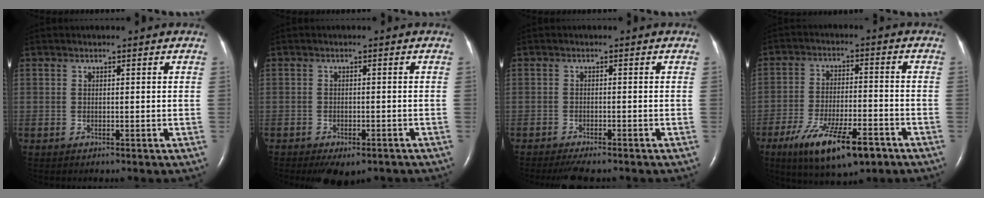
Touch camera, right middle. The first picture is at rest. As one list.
[{"total": 5.2, "force": [-3.8, 2.2, 2.7], "torque": [-0.032, -0.006, -0.048]}, {"total": 5.3, "force": [-4.6, 0.9, 2.6], "torque": [-0.037, -0.011, -0.066]}, {"total": 13.4, "force": [-8.0, 3.8, 10.0], "torque": [-0.180, -0.017, -0.126]}]